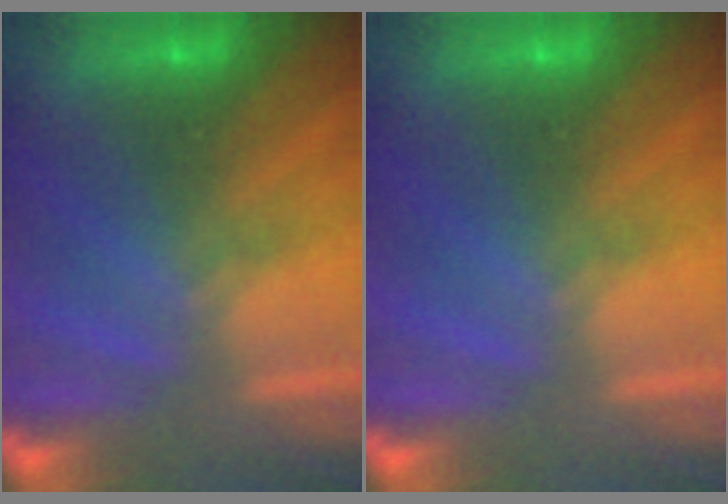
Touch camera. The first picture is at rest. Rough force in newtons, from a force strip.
{"total": 0.0}